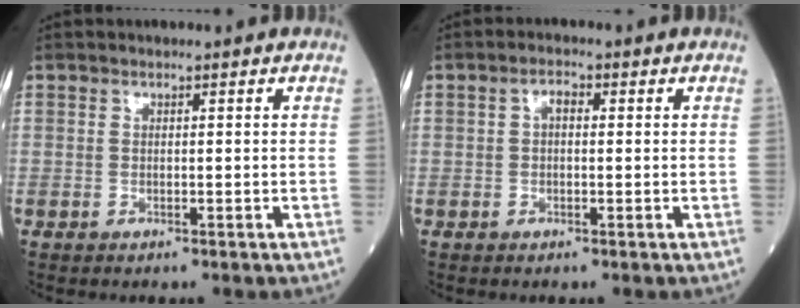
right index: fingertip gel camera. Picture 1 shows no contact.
{"total": 1.9, "force": [0.2, 0.9, 1.6], "torque": [-0.029, 0.009, 0.002]}